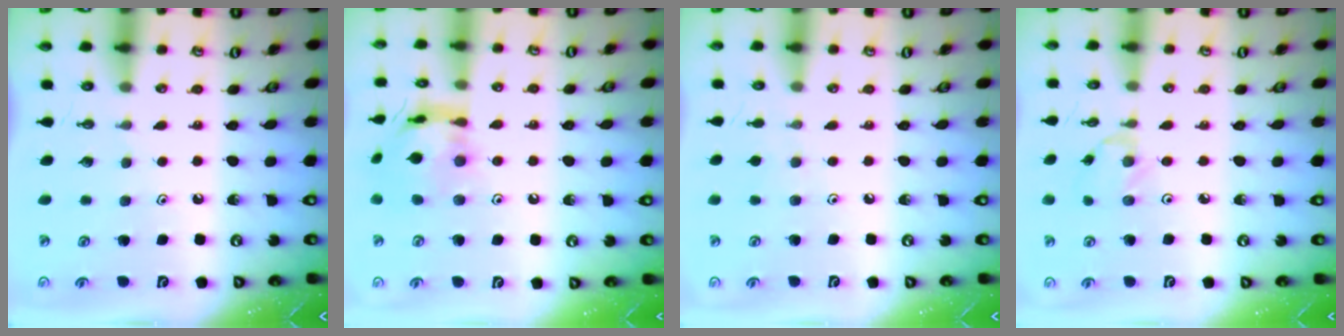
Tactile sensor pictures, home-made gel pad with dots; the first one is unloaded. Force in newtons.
{"total": 13.7, "press": 13.6, "slide": 1.3}
{"total": 2.9, "press": 2.9, "slide": 0.4}
{"total": 0.9, "press": 0.8, "slide": 0.3}